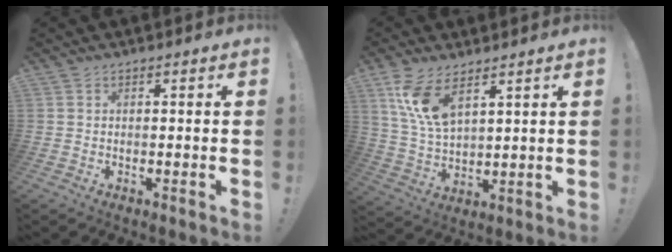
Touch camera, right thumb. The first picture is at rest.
{"total": 11.2, "force": [7.0, 4.7, 7.4], "torque": [-0.153, -0.026, 0.131]}